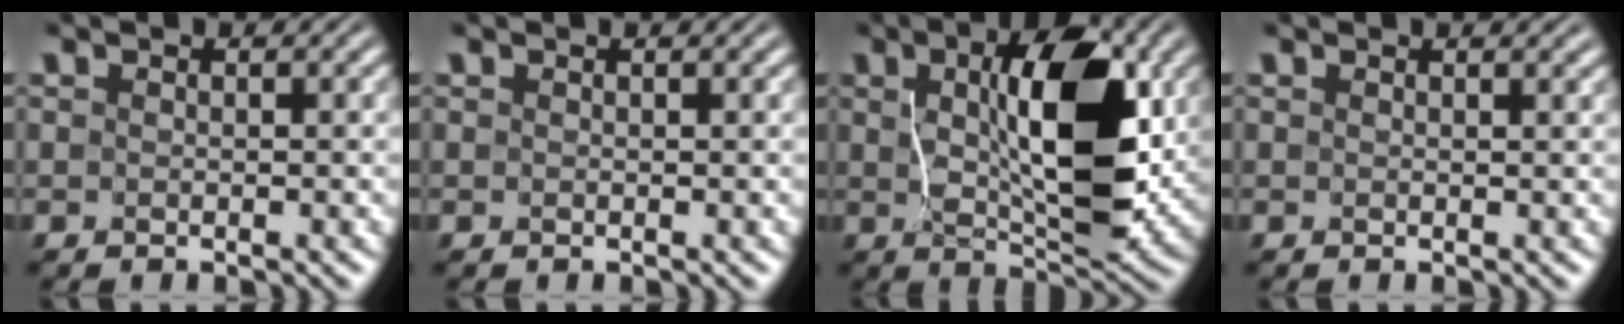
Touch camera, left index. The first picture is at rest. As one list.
[{"total": 0.0}, {"total": 9.7, "force": [2.0, 4.3, 8.5], "torque": [-0.138, 0.000, 0.035]}, {"total": 0.8, "force": [0.7, 0.1, 0.4], "torque": [-0.005, -0.002, 0.005]}]